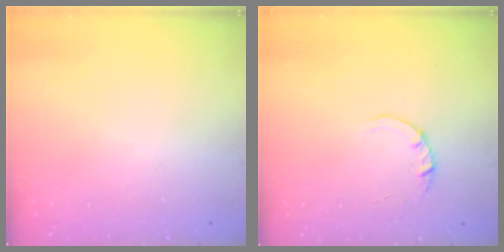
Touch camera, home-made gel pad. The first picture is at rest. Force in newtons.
{"total": 1.4, "press": 1.4, "slide": 0.2}